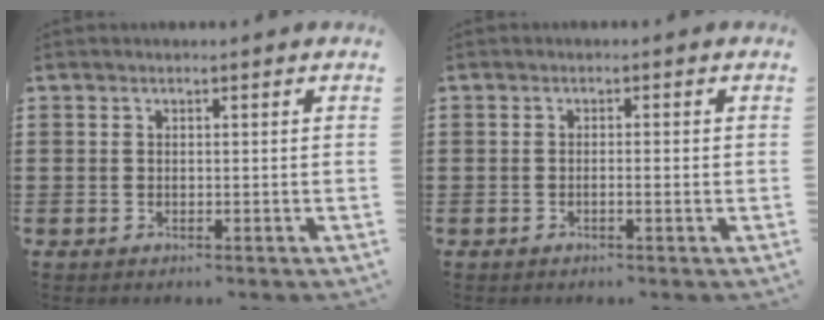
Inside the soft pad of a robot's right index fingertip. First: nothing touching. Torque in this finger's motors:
{"motor_torque": [-0.43, 0.52, 0.00, -0.01]}